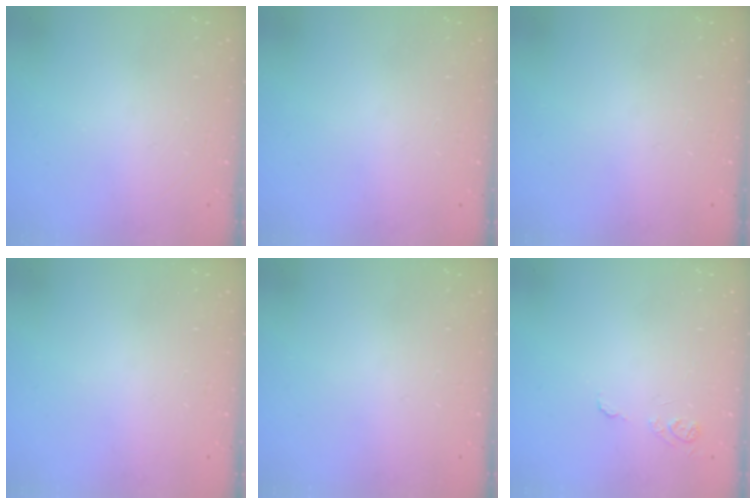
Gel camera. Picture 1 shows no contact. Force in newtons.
{"total": 0.0}
{"total": 0.0}
{"total": 0.0}
{"total": 0.0}
{"total": 7.2, "press": 7.2, "slide": 0.7}